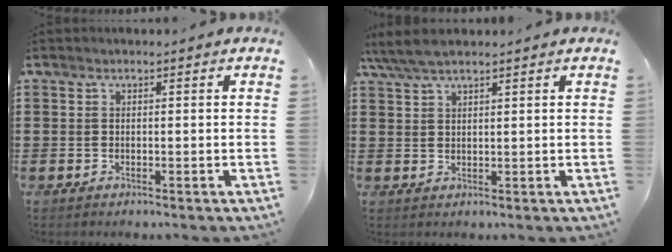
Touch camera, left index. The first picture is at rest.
{"total": 4.1, "force": [3.2, 0.8, 2.5], "torque": [-0.056, 0.002, 0.060]}